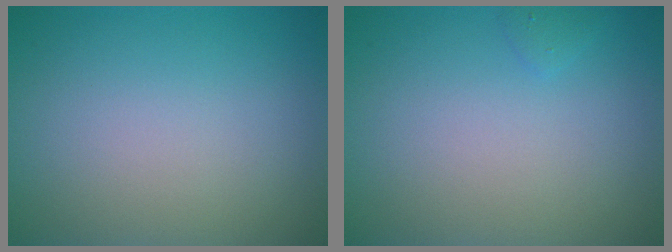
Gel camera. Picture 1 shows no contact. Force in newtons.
{"total": 0.6, "press": 0.6, "slide": 0.0}